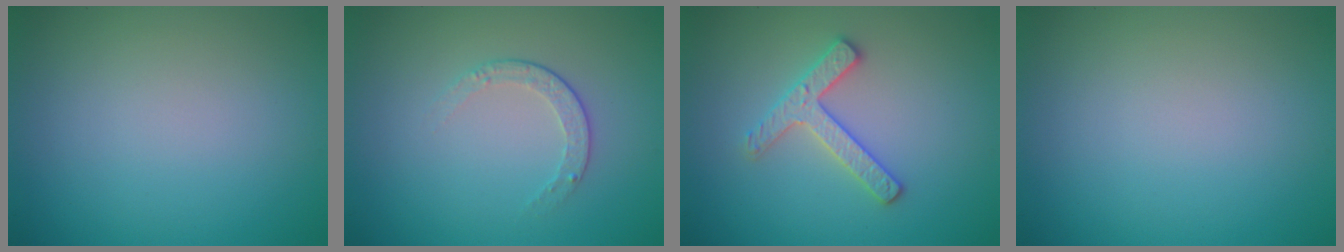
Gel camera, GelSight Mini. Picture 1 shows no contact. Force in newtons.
{"total": 1.6, "press": 1.2, "slide": 1.1}
{"total": 2.5, "press": 2.5, "slide": 0.4}
{"total": 0.0}